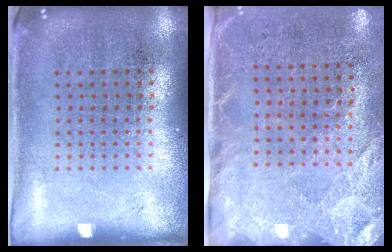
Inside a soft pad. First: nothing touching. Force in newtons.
{"total": 2.7, "press": 2.2, "slide": 1.6}